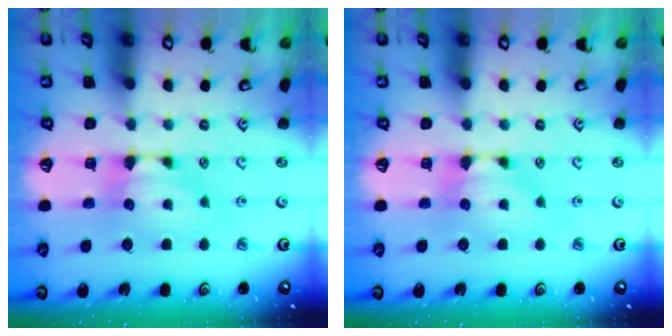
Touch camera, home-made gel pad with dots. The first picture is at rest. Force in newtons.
{"total": 0.0}